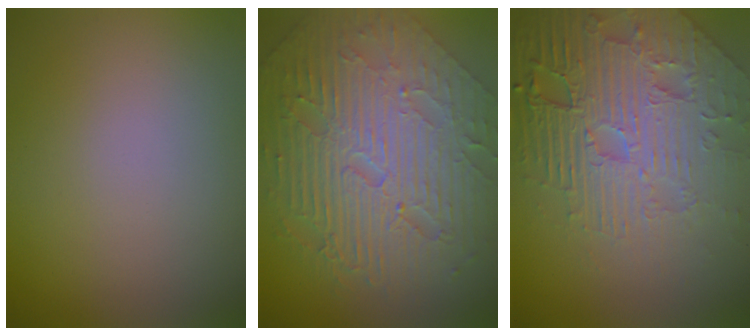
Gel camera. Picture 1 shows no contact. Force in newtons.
{"total": 10.8, "press": 7.2, "slide": 8.1}
{"total": 8.7, "press": 6.2, "slide": 6.1}